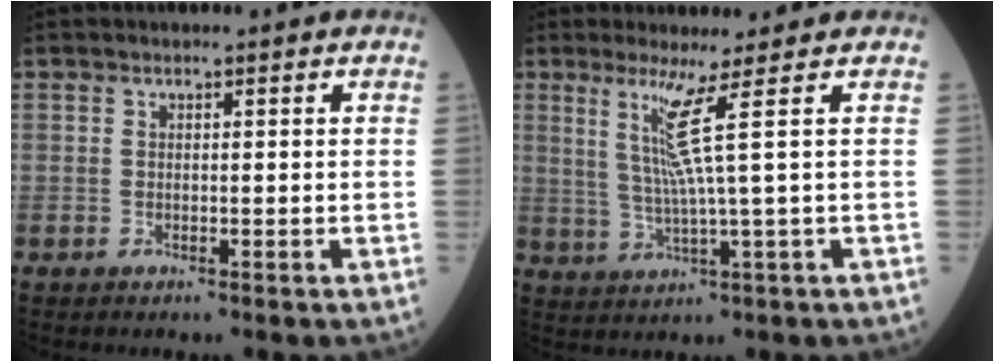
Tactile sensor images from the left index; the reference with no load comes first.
{"total": 5.5, "force": [2.2, -2.3, 4.5], "torque": [-0.094, -0.013, 0.052]}